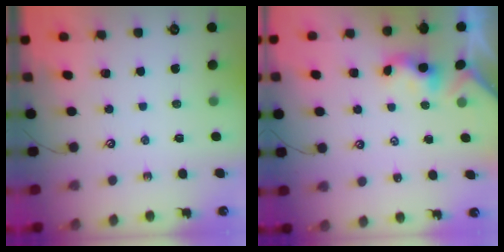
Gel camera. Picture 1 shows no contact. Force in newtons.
{"total": 0.9, "press": 0.9, "slide": 0.3}